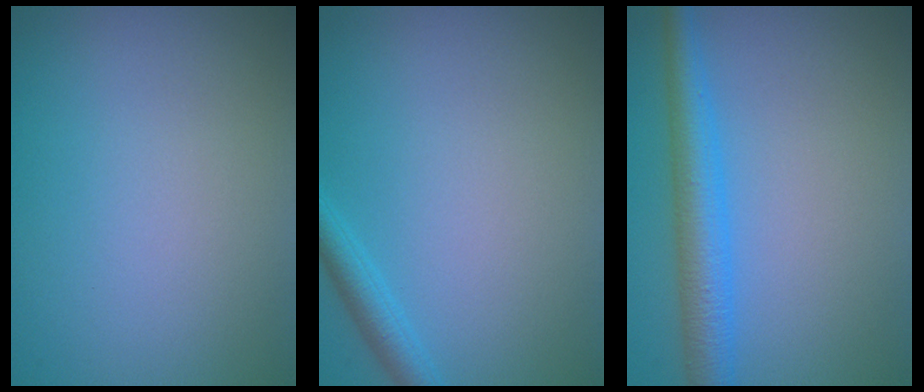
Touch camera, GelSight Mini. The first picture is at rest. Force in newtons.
{"total": 1.9, "press": 1.9, "slide": 0.2}
{"total": 4.4, "press": 4.4, "slide": 0.2}